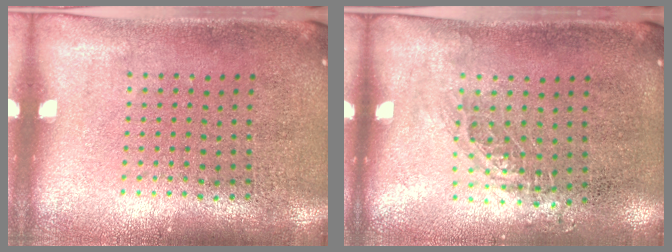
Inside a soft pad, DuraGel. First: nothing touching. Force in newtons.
{"total": 0.8, "press": 0.8, "slide": 0.2}